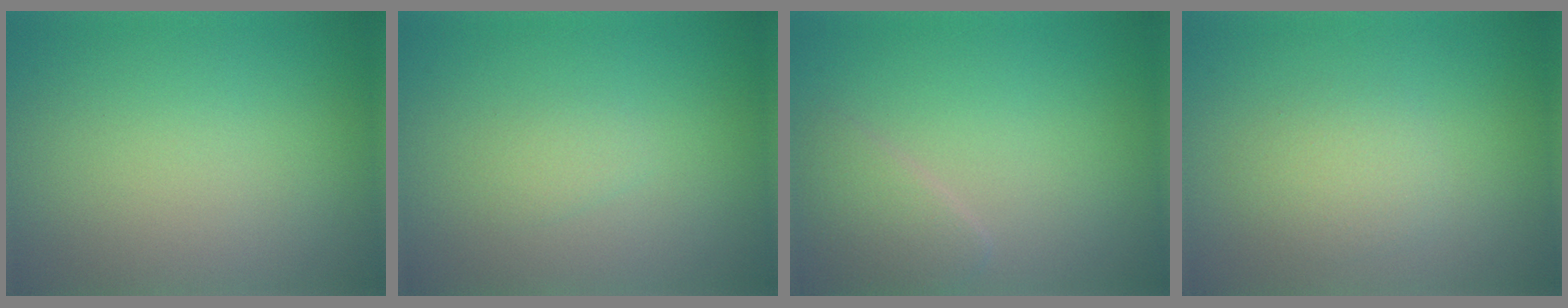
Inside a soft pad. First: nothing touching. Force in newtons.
{"total": 0.9, "press": 0.9, "slide": 0.1}
{"total": 2.0, "press": 2.0, "slide": 0.1}
{"total": 2.0, "press": 2.0, "slide": 0.0}